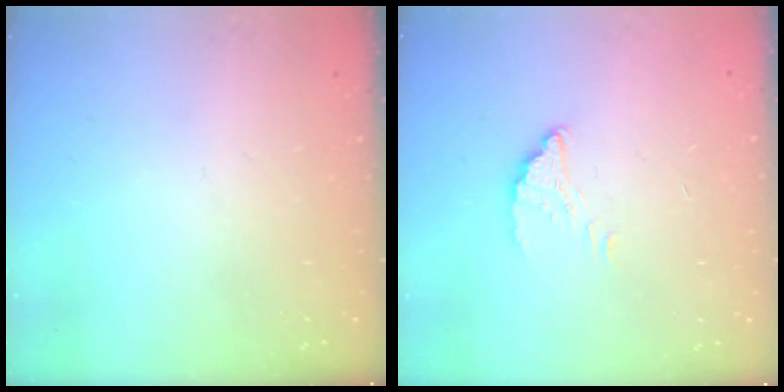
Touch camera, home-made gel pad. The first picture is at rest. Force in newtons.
{"total": 2.0, "press": 2.0, "slide": 0.1}